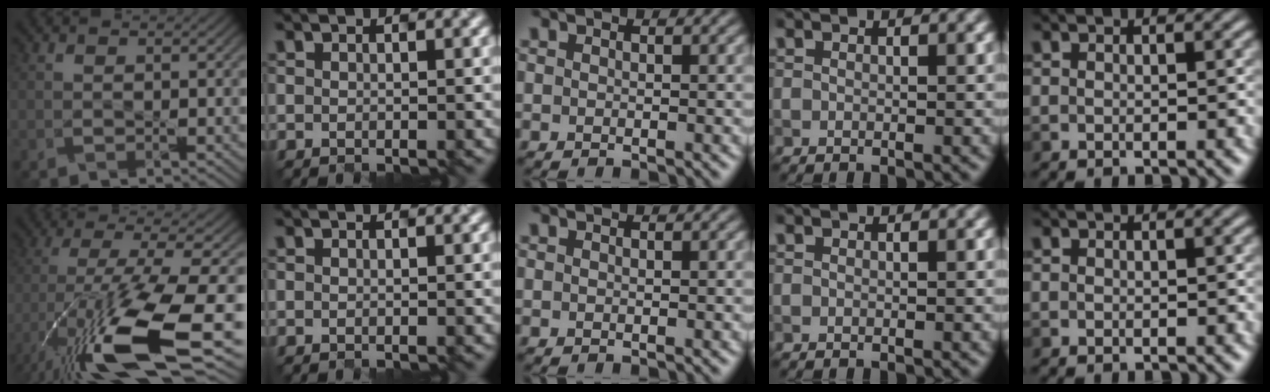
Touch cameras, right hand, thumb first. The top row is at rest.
{"thumb": {"total": 16.6, "force": [-7.6, 3.8, 14.3], "torque": [-0.294, -0.029, -0.128]}}